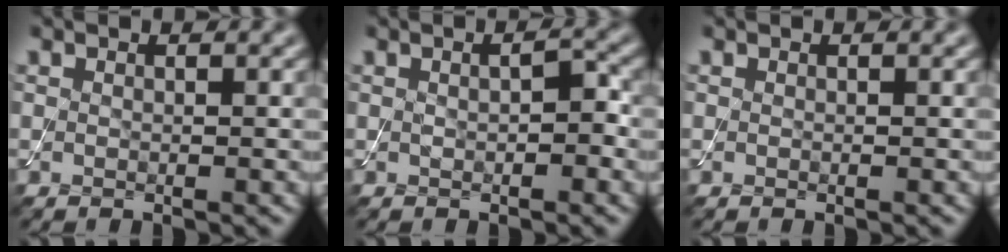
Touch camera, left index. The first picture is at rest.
{"total": 2.1, "force": [0.0, 0.9, 1.9], "torque": [-0.029, 0.002, 0.001]}
{"total": 0.0}